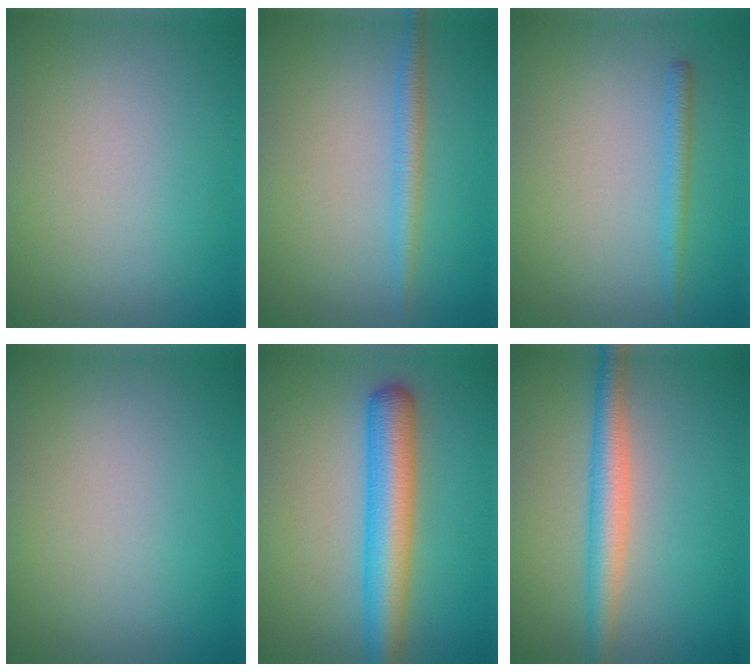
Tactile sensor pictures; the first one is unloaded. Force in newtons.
{"total": 1.9, "press": 1.9, "slide": 0.0}
{"total": 1.4, "press": 1.4, "slide": 0.1}
{"total": 0.0}
{"total": 5.9, "press": 5.9, "slide": 0.1}
{"total": 3.6, "press": 3.6, "slide": 0.1}